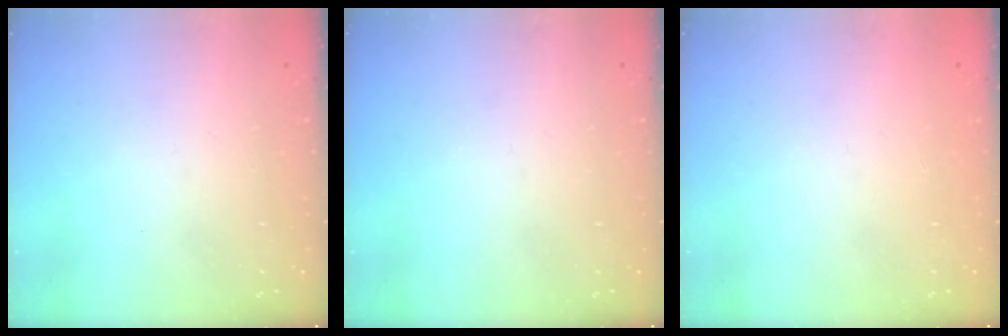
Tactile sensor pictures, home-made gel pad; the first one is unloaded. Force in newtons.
{"total": 0.0}
{"total": 1.1, "press": 1.0, "slide": 0.1}